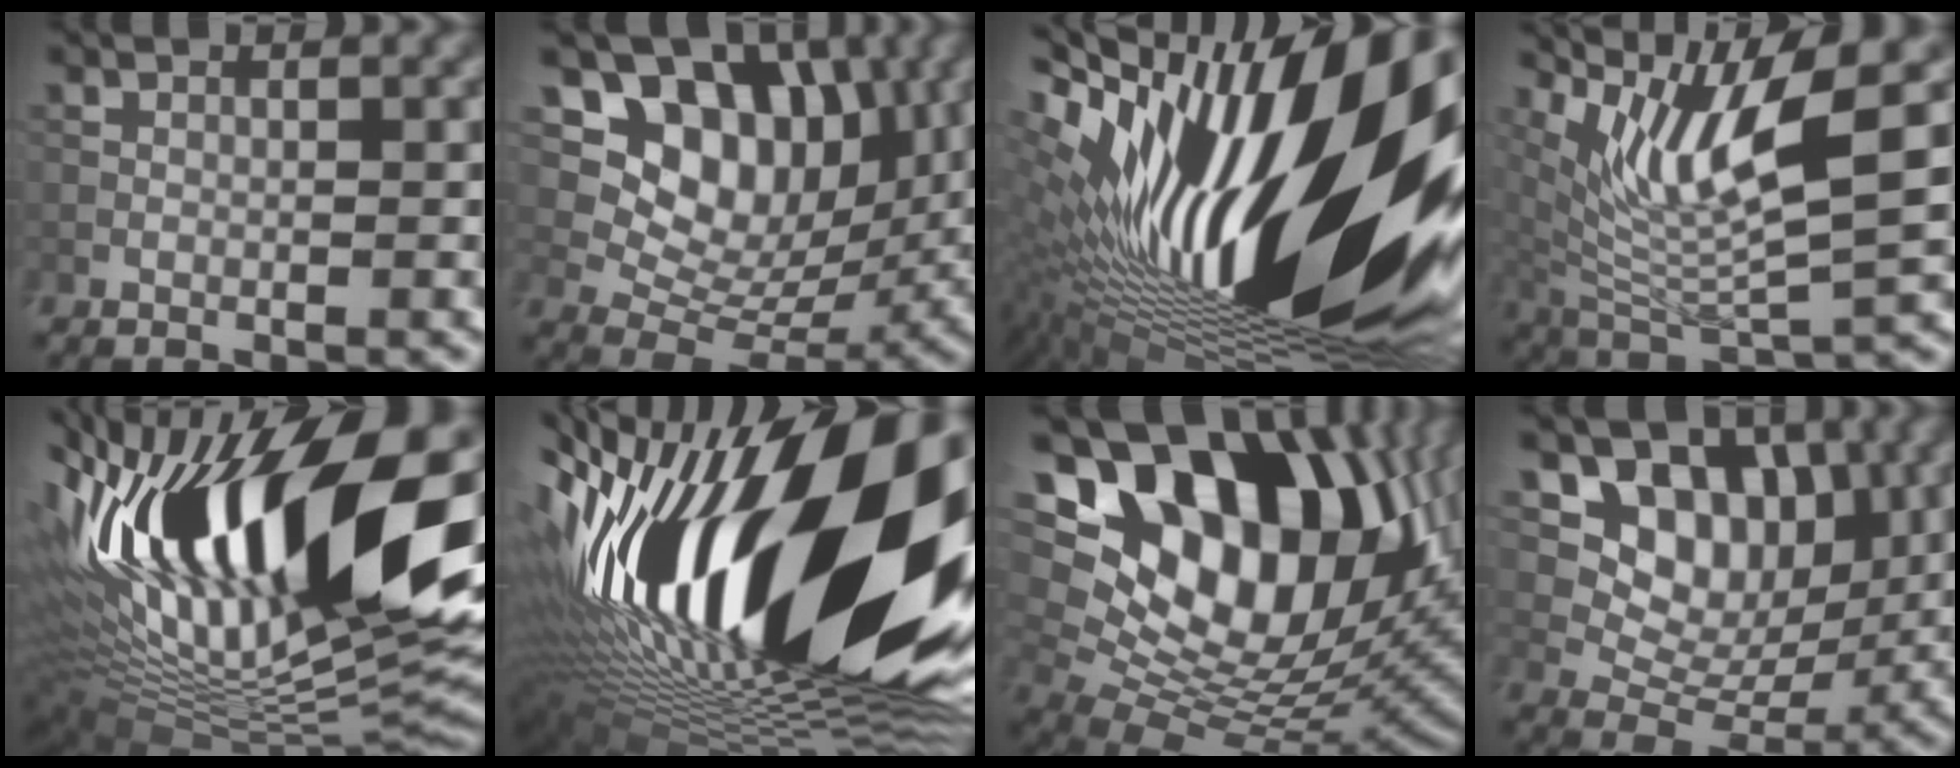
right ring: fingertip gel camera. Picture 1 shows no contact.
{"total": 10.8, "force": [4.0, 7.7, 6.4], "torque": [-0.100, -0.011, 0.069]}
{"total": 21.5, "force": [-0.2, 8.9, 19.6], "torque": [-0.332, -0.012, -0.022]}
{"total": 9.1, "force": [4.0, 2.2, 7.8], "torque": [-0.154, -0.006, 0.082]}
{"total": 20.0, "force": [3.9, 7.7, 18.1], "torque": [-0.306, 0.015, 0.057]}
{"total": 22.4, "force": [0.3, 9.2, 20.4], "torque": [-0.361, -0.013, -0.007]}
{"total": 18.1, "force": [6.8, 11.4, 12.2], "torque": [-0.201, 0.028, 0.131]}
{"total": 8.2, "force": [2.8, 6.1, 4.6], "torque": [-0.061, -0.012, 0.039]}